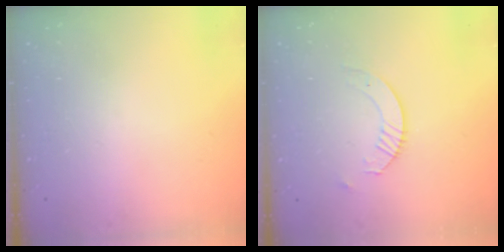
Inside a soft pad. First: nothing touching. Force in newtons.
{"total": 4.1, "press": 4.1, "slide": 0.4}